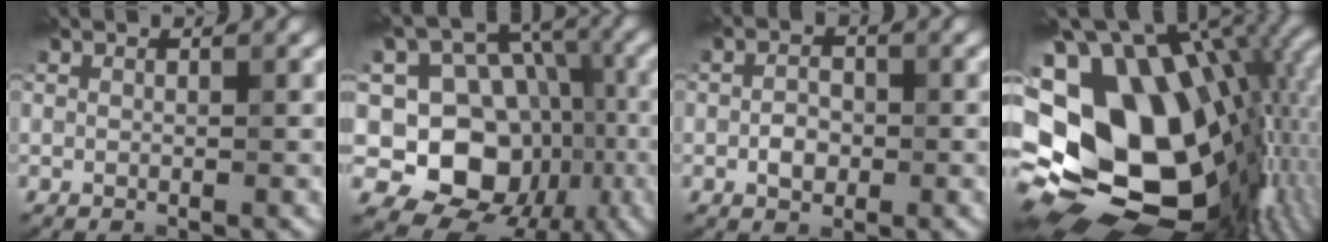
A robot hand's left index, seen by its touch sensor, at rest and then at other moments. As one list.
[{"total": 11.8, "force": [-2.2, 9.9, 6.1], "torque": [-0.091, -0.009, -0.057]}, {"total": 2.1, "force": [-0.6, 1.5, 1.3], "torque": [-0.025, -0.002, -0.015]}, {"total": 21.9, "force": [0.1, 14.3, 16.6], "torque": [-0.294, -0.005, 0.001]}]